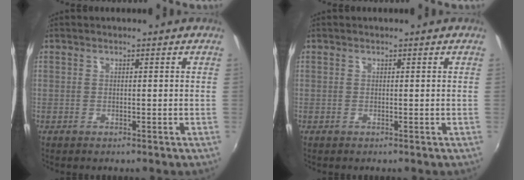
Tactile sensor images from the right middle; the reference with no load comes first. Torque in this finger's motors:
{"motor_torque": [-0.01, -0.12, 0.01, 0.00]}